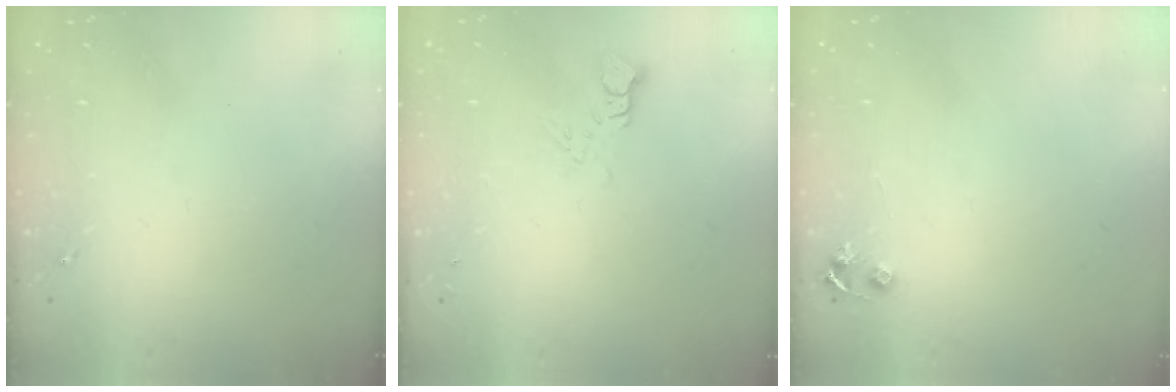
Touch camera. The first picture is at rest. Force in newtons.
{"total": 3.8, "press": 3.8, "slide": 0.3}
{"total": 4.8, "press": 4.8, "slide": 0.6}